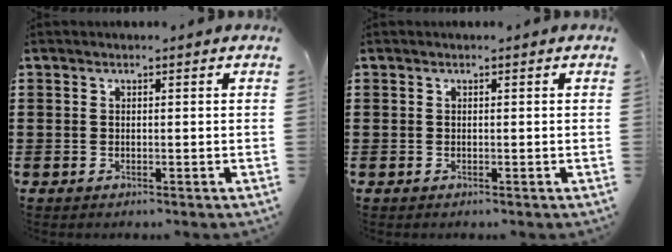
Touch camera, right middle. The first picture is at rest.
{"total": 0.0}